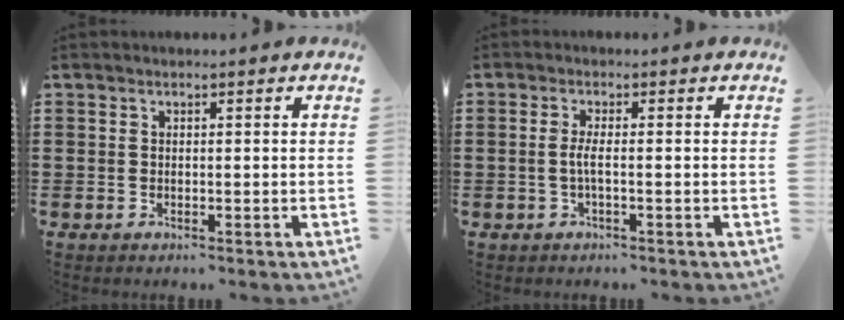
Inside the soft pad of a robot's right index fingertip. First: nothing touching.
{"total": 2.4, "force": [-0.5, 0.2, 2.3], "torque": [-0.058, -0.007, -0.016]}